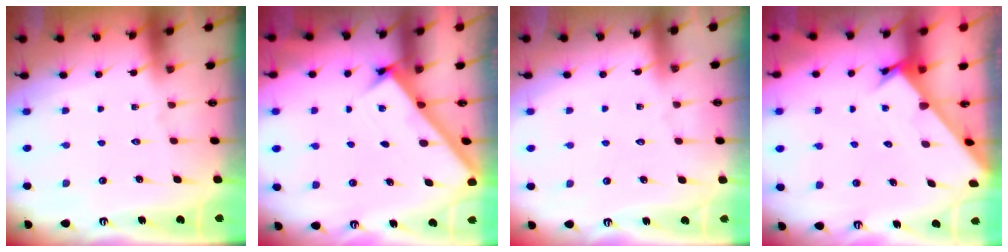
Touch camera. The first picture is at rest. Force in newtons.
{"total": 2.6, "press": 2.5, "slide": 0.3}
{"total": 2.5, "press": 2.5, "slide": 0.3}
{"total": 2.3, "press": 2.3, "slide": 0.1}